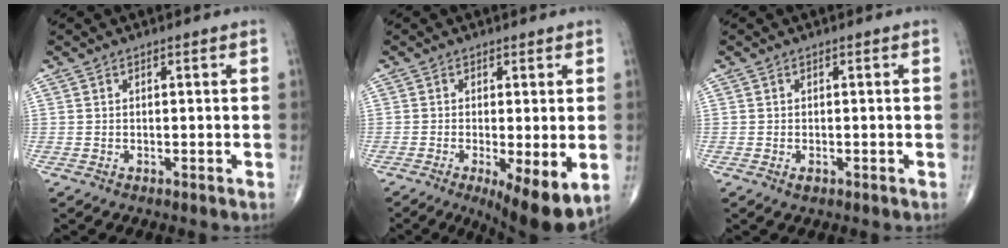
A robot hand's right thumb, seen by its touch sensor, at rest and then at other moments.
{"total": 9.9, "force": [-2.8, 2.8, 9.1], "torque": [-0.138, -0.023, -0.040]}
{"total": 1.0, "force": [-0.4, 0.6, 0.6], "torque": [-0.008, 0.002, -0.004]}